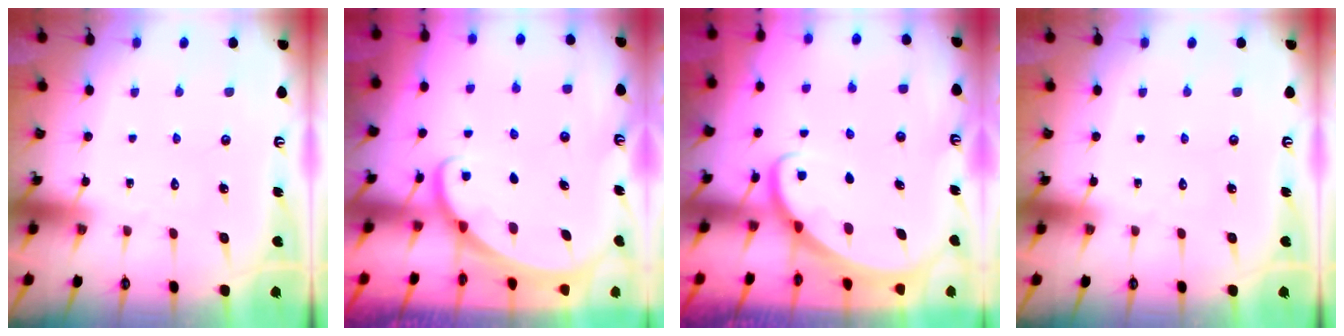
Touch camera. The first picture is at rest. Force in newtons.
{"total": 1.6, "press": 1.6, "slide": 0.1}
{"total": 2.2, "press": 2.2, "slide": 0.2}
{"total": 0.0}